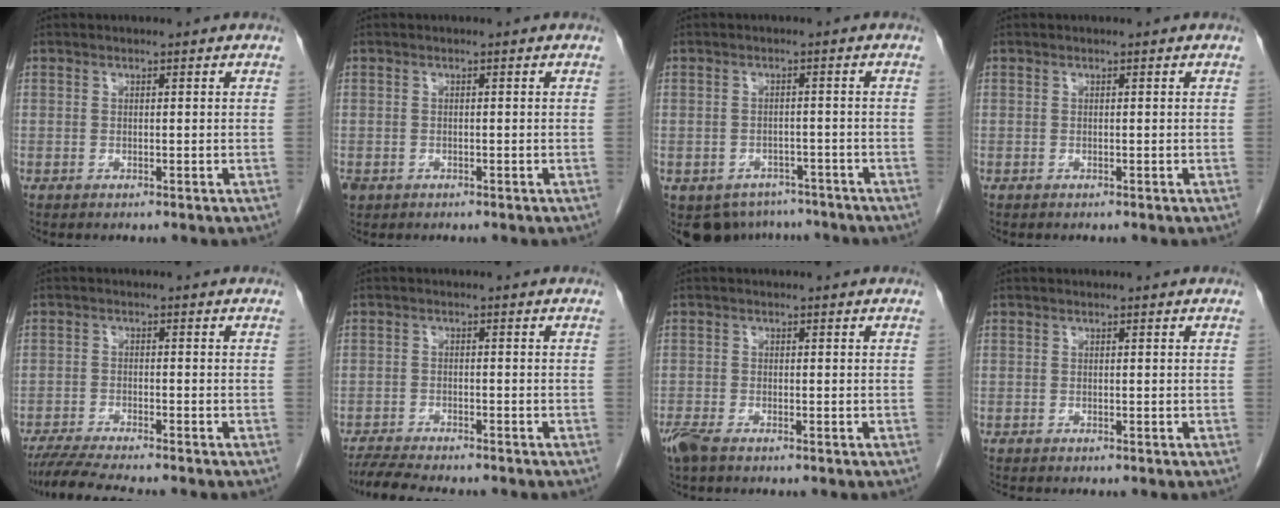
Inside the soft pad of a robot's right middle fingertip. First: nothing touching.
{"total": 1.7, "force": [-0.9, 1.3, 0.6], "torque": [-0.017, 0.000, -0.012]}
{"total": 8.4, "force": [-6.5, 5.2, 1.3], "torque": [-0.022, 0.007, -0.081]}
{"total": 0.0}
{"total": 7.5, "force": [-6.7, -0.3, 3.5], "torque": [-0.062, -0.022, -0.112]}
{"total": 8.1, "force": [-7.3, 0.8, 3.4], "torque": [-0.060, -0.018, -0.117]}
{"total": 3.3, "force": [-2.4, 0.9, 2.0], "torque": [-0.048, -0.010, -0.046]}
{"total": 0.9, "force": [-0.8, 0.1, 0.3], "torque": [-0.012, -0.004, -0.012]}